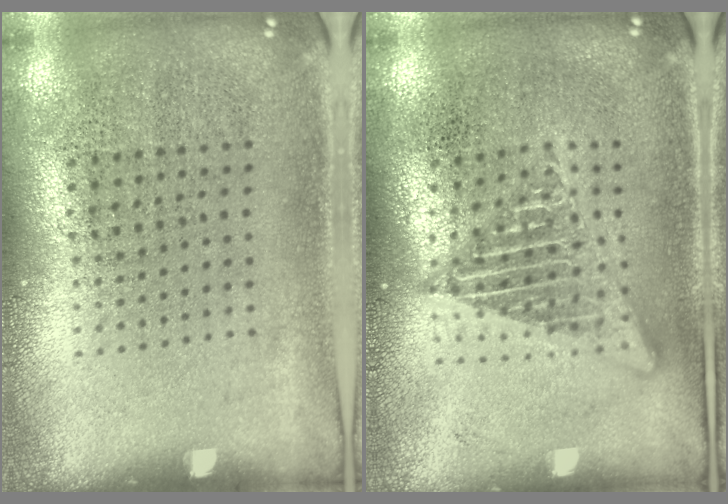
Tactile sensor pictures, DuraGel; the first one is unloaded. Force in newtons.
{"total": 2.3, "press": 2.3, "slide": 0.1}